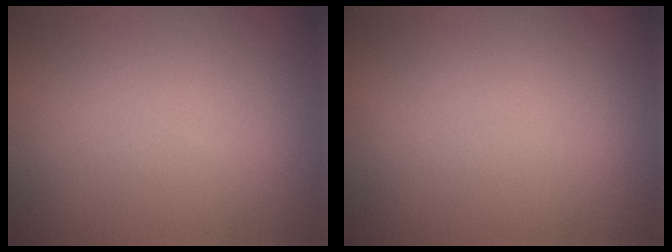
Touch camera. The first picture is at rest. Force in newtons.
{"total": 0.0}